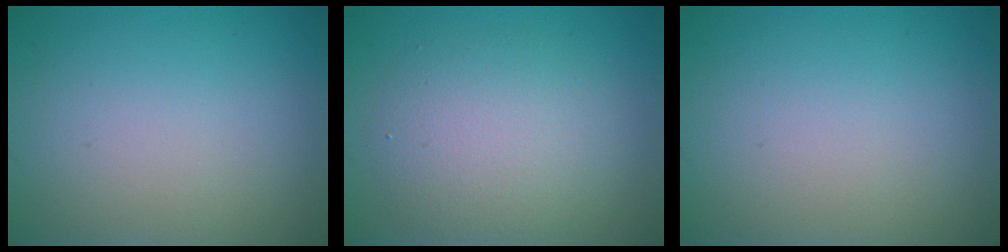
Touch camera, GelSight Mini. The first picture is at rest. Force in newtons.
{"total": 5.0, "press": 5.0, "slide": 0.4}
{"total": 0.0}